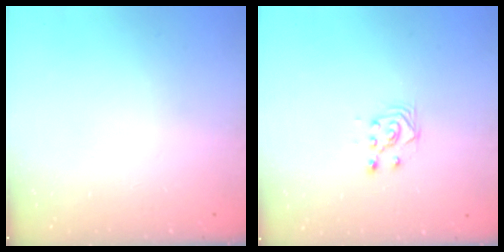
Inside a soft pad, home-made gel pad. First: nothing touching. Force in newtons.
{"total": 4.4, "press": 4.4, "slide": 0.7}